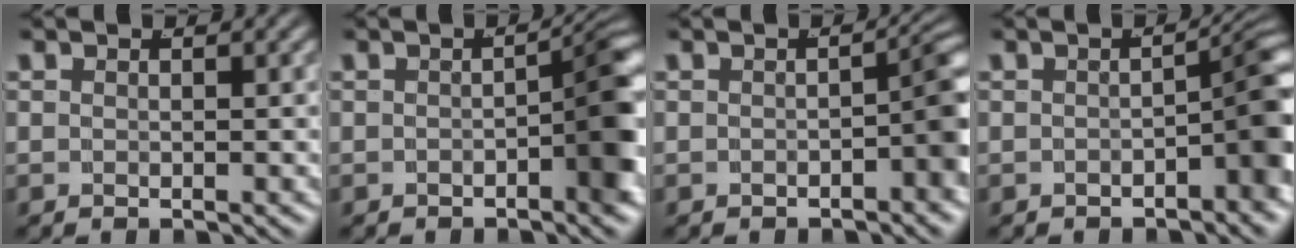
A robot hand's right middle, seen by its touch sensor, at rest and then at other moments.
{"total": 4.4, "force": [-1.1, 1.3, 4.0], "torque": [-0.042, 0.001, -0.019]}
{"total": 3.2, "force": [-1.1, 0.9, 2.9], "torque": [-0.031, 0.001, -0.015]}
{"total": 4.5, "force": [-1.4, 1.4, 4.0], "torque": [-0.039, 0.002, -0.021]}